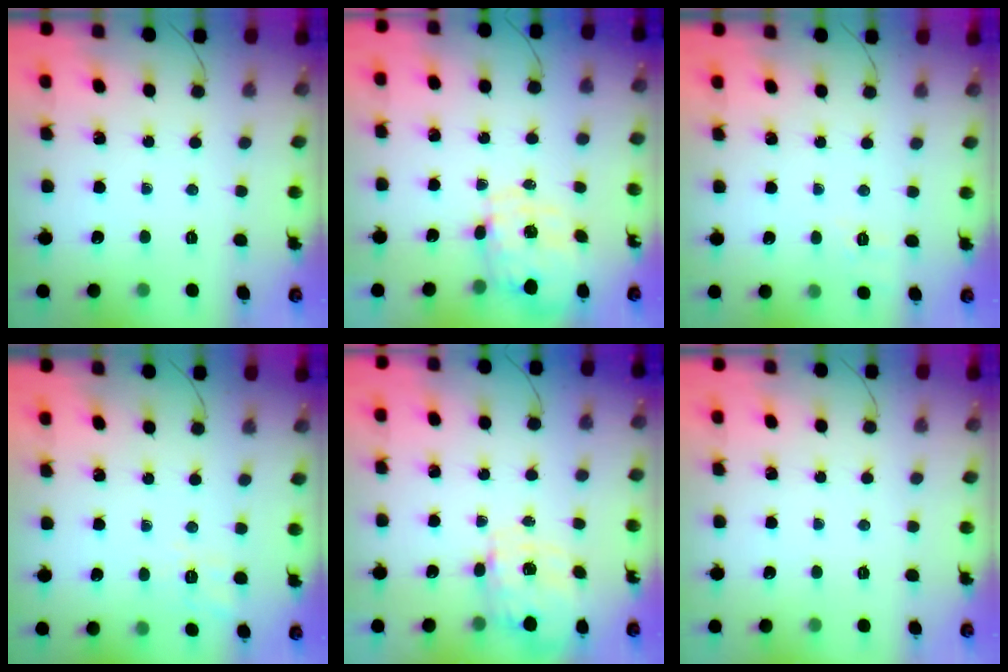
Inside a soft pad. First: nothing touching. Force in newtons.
{"total": 2.1, "press": 1.7, "slide": 1.1}
{"total": 6.7, "press": 6.4, "slide": 2.0}
{"total": 2.1, "press": 0.1, "slide": 2.1}
{"total": 3.6, "press": 3.5, "slide": 1.0}
{"total": 2.5, "press": 2.4, "slide": 0.5}